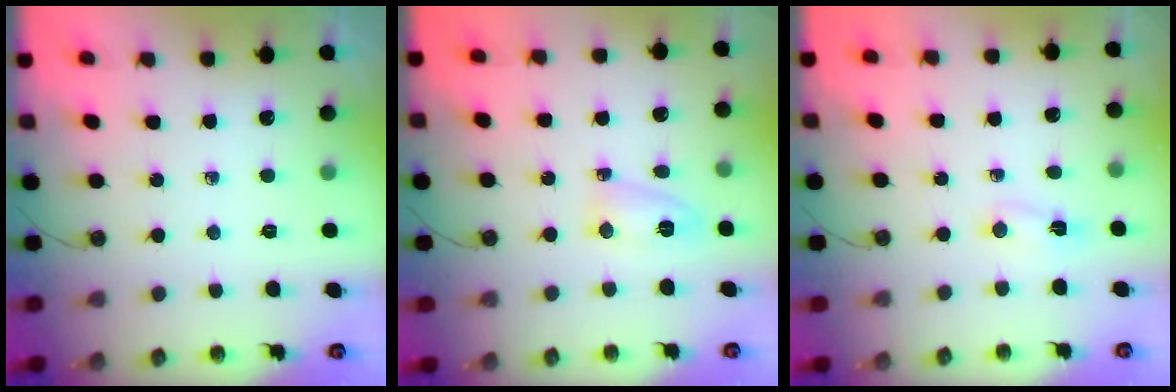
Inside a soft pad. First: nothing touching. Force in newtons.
{"total": 4.5, "press": 4.3, "slide": 1.3}
{"total": 2.4, "press": 2.4, "slide": 0.5}